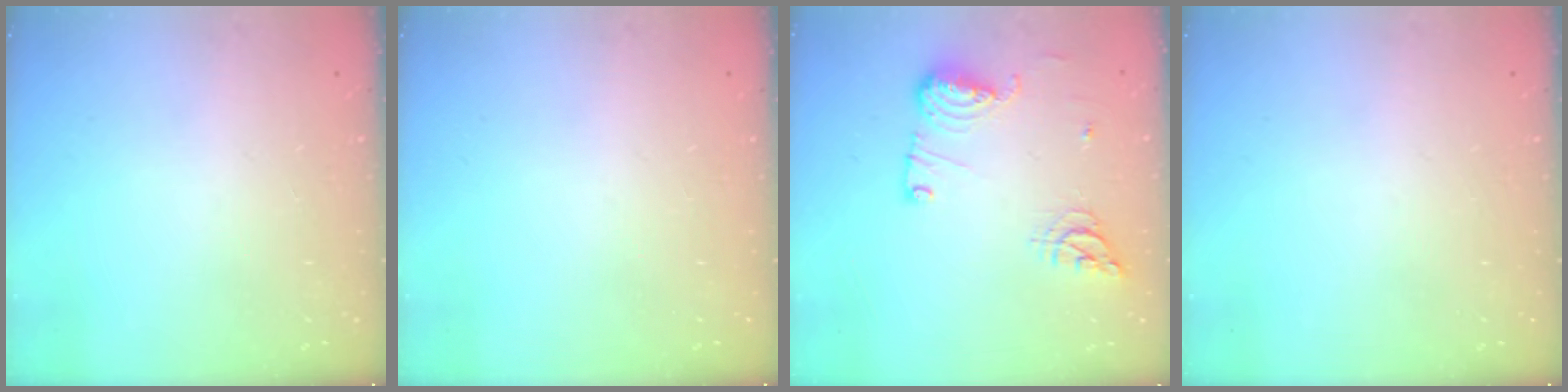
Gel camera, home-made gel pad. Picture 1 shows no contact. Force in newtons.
{"total": 0.0}
{"total": 12.4, "press": 12.2, "slide": 2.3}
{"total": 0.0}